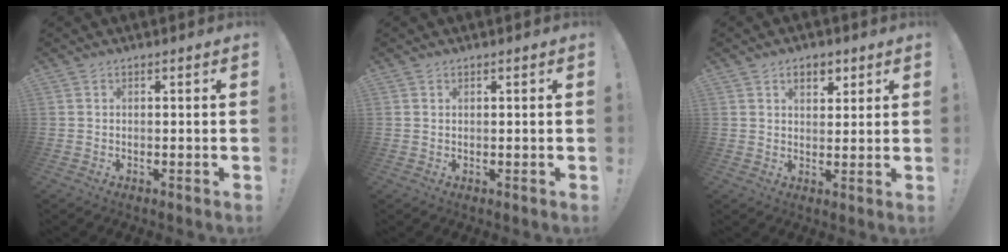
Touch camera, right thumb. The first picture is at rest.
{"total": 0.8, "force": [0.7, 0.3, 0.0], "torque": [0.007, -0.003, 0.012]}
{"total": 5.4, "force": [2.9, 3.3, 3.1], "torque": [-0.040, -0.003, 0.049]}